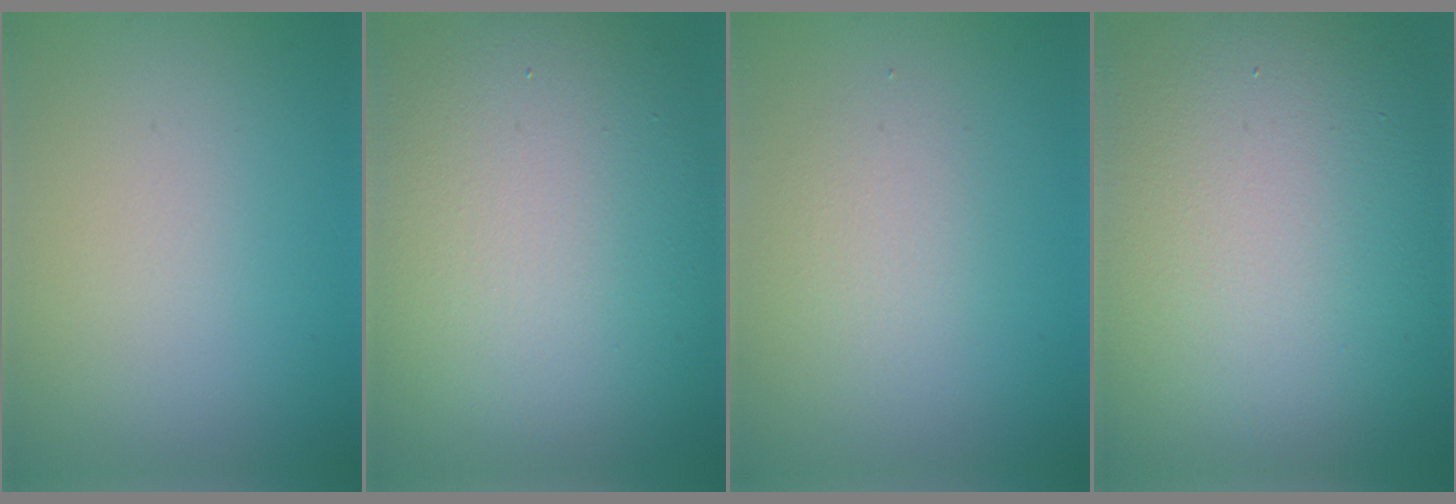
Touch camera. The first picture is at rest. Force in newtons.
{"total": 15.2, "press": 15.2, "slide": 1.1}
{"total": 1.7, "press": 1.7, "slide": 0.2}
{"total": 18.2, "press": 18.1, "slide": 0.8}